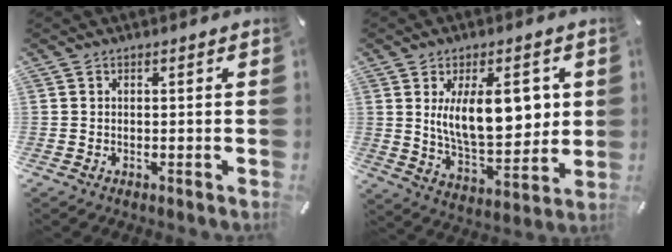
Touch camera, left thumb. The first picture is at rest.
{"total": 15.7, "force": [3.9, 8.1, 12.9], "torque": [-0.195, -0.009, 0.063]}